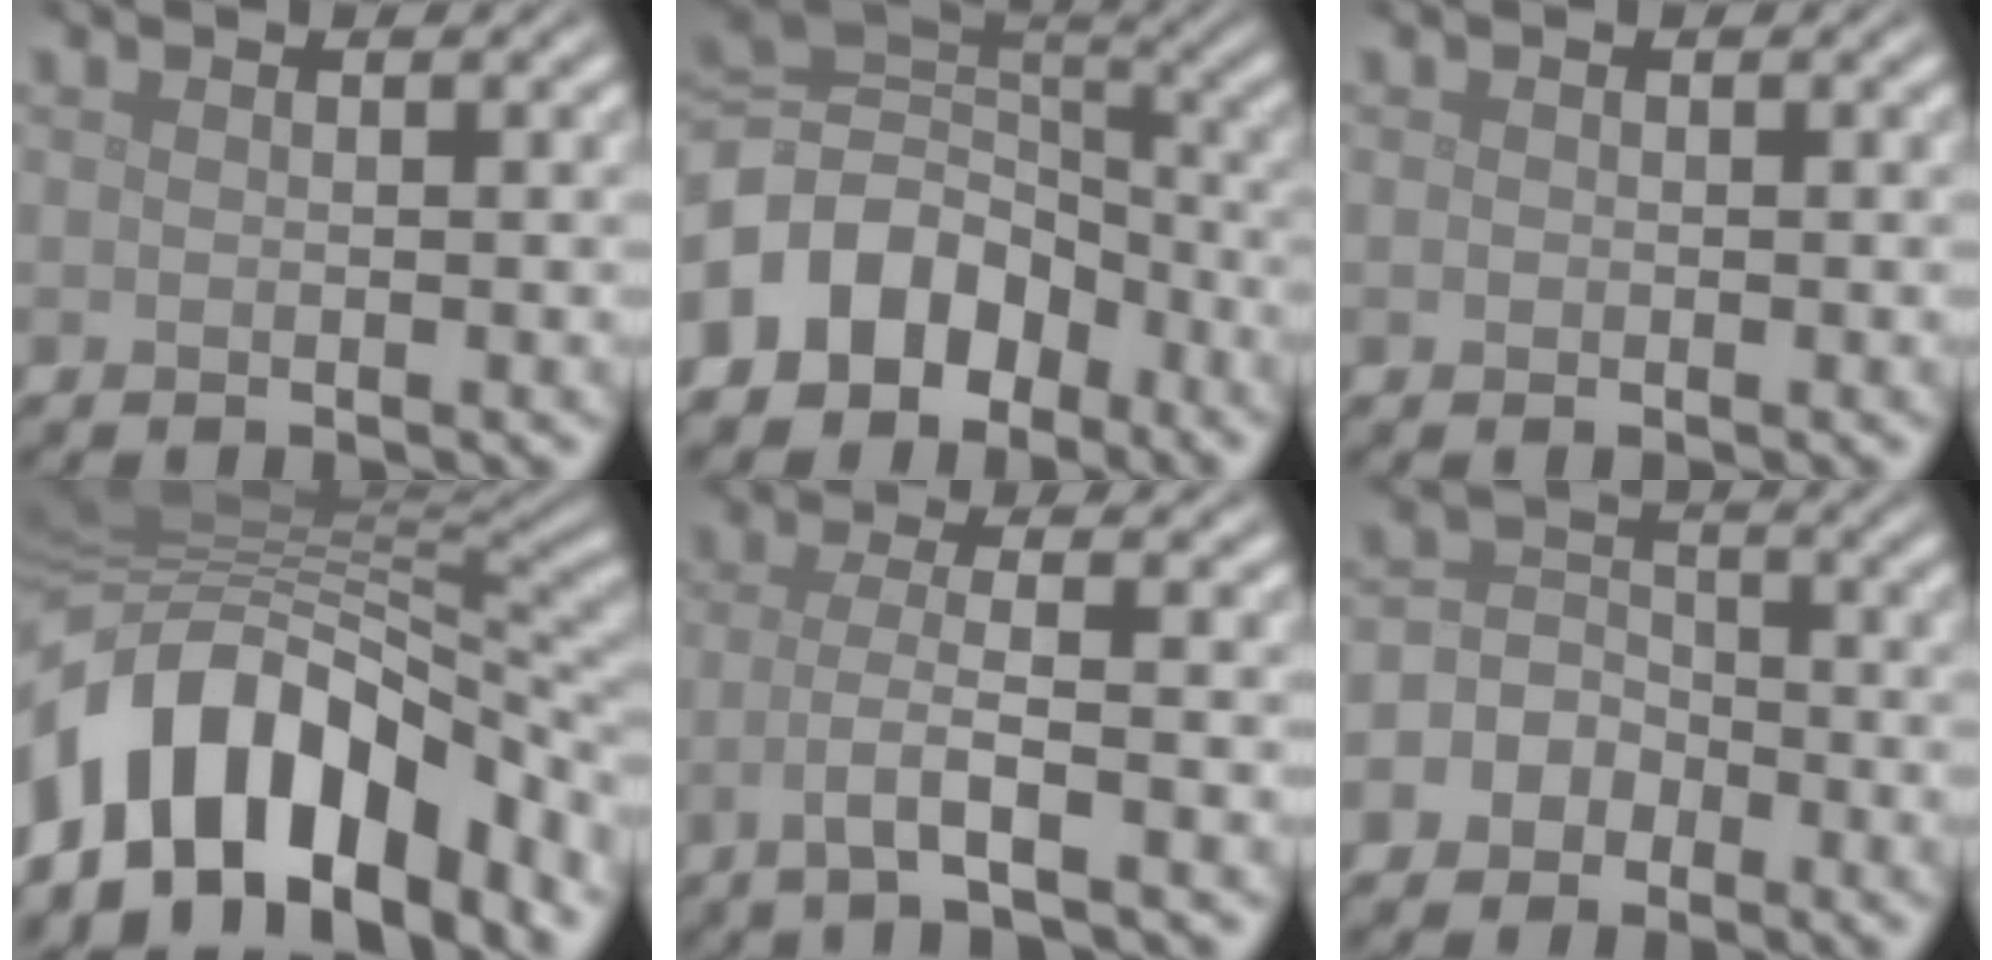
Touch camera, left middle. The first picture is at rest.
{"total": 9.3, "force": [-4.6, 7.0, 4.0], "torque": [-0.073, 0.005, -0.101]}
{"total": 0.0}
{"total": 13.7, "force": [-6.2, 8.1, 9.2], "torque": [-0.156, 0.017, -0.114]}
{"total": 3.4, "force": [-1.2, 0.7, 3.2], "torque": [-0.058, -0.002, -0.032]}
{"total": 5.1, "force": [-2.4, 4.3, 1.1], "torque": [0.003, 0.010, -0.065]}